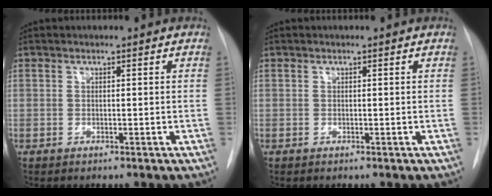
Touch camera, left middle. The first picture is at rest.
{"total": 0.0}